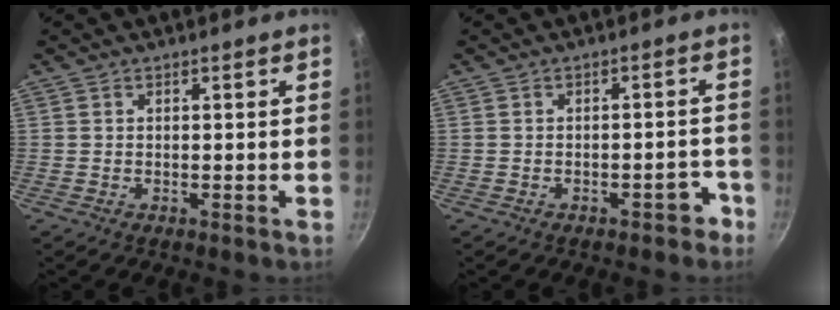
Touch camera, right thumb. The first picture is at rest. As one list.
[{"total": 3.5, "force": [-2.3, 1.7, 2.0], "torque": [-0.006, 0.036, -0.015]}]